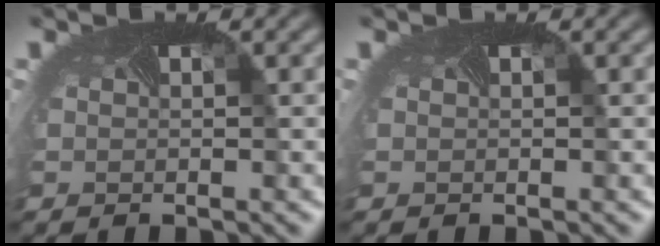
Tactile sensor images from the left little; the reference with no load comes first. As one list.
[{"total": 0.0}]